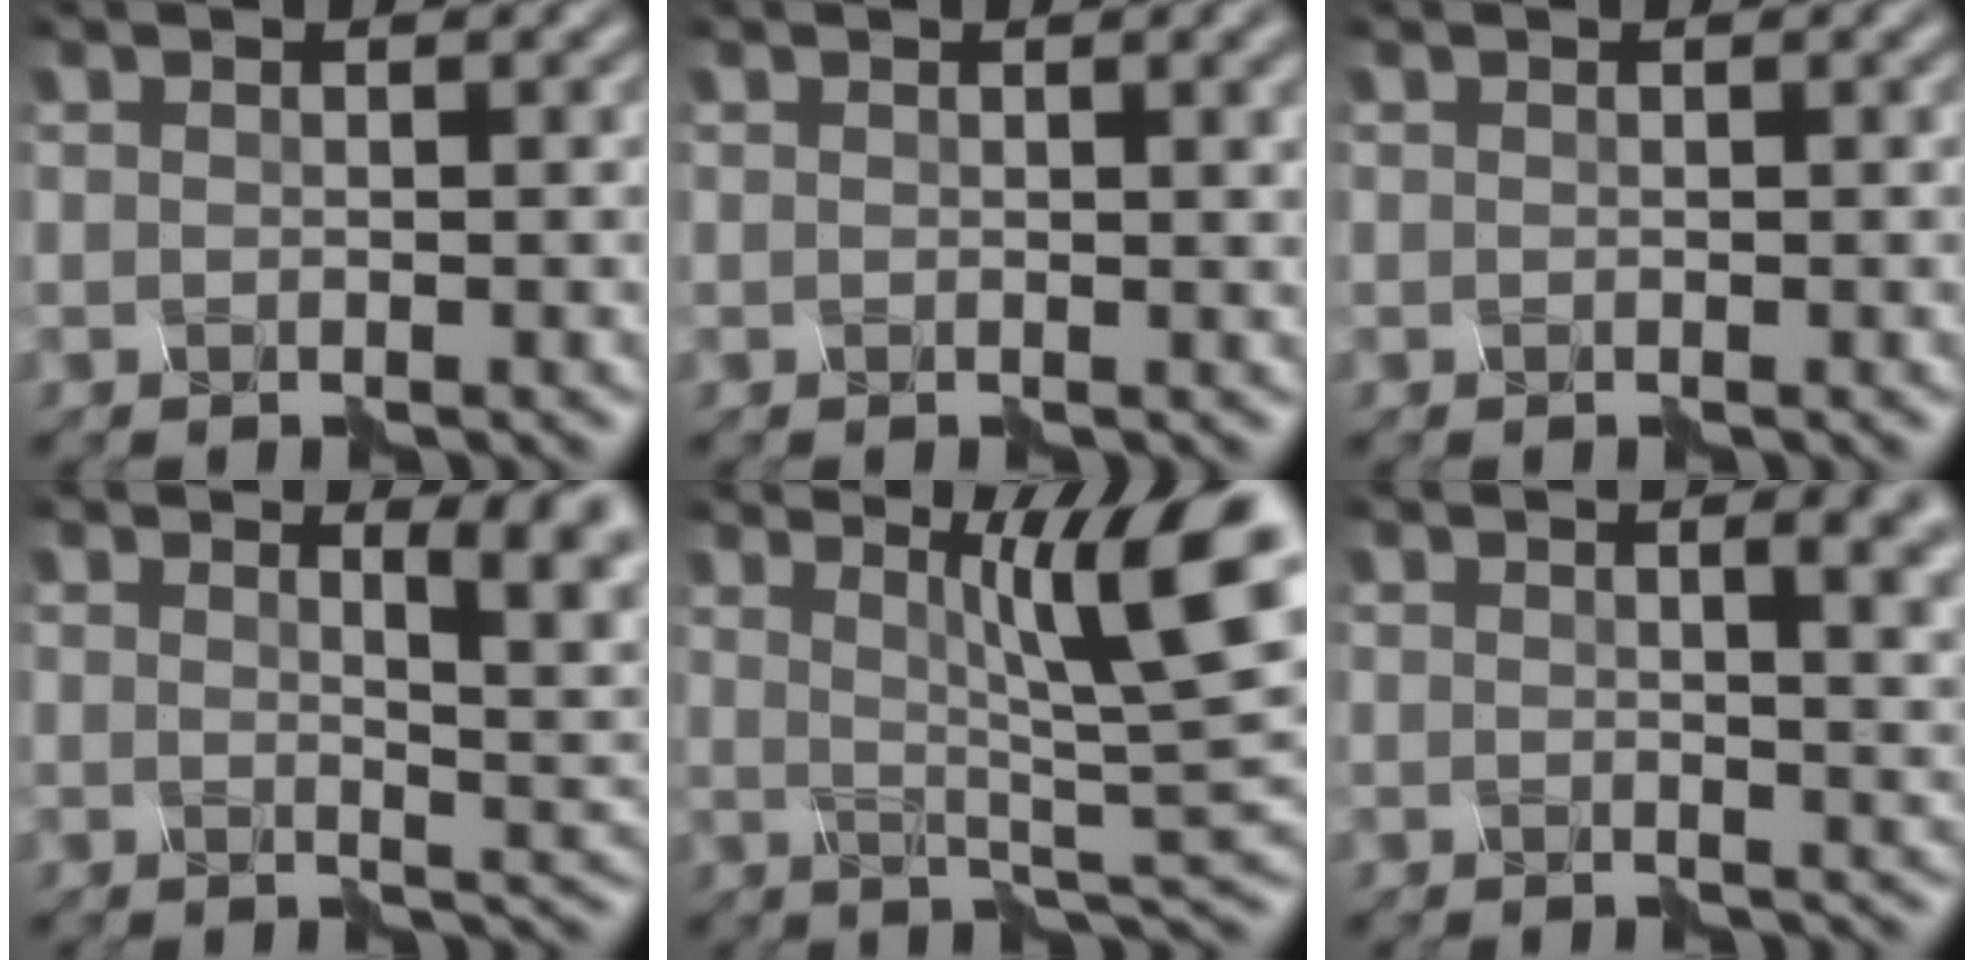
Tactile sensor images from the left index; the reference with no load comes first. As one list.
[{"total": 2.2, "force": [0.9, 0.8, 1.9], "torque": [-0.012, 0.011, 0.002]}, {"total": 0.0}, {"total": 5.5, "force": [2.3, 1.8, 4.6], "torque": [-0.019, 0.015, 0.032]}, {"total": 8.8, "force": [3.0, 1.1, 8.2], "torque": [-0.099, 0.017, 0.053]}, {"total": 5.2, "force": [1.7, 2.1, 4.4], "torque": [-0.019, 0.030, 0.010]}]